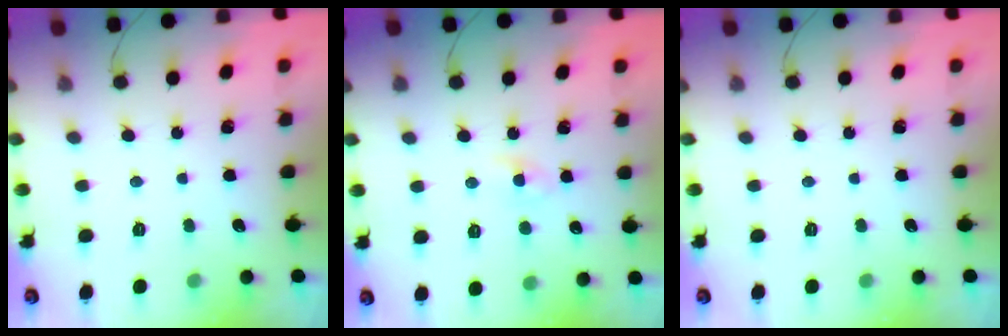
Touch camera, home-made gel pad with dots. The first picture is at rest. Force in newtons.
{"total": 2.3, "press": 2.1, "slide": 0.9}
{"total": 0.0}